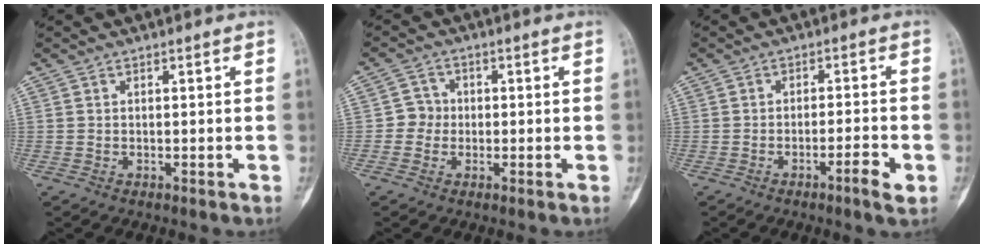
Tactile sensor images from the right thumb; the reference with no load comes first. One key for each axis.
{"total": 3.3, "fx": -0.5, "fy": 3.2, "fz": 0.7, "tx": 0.011, "ty": 0.011, "tz": -0.017}
{"total": 4.4, "fx": -2.1, "fy": 0.5, "fz": 3.9, "tx": -0.068, "ty": 0.011, "tz": -0.034}